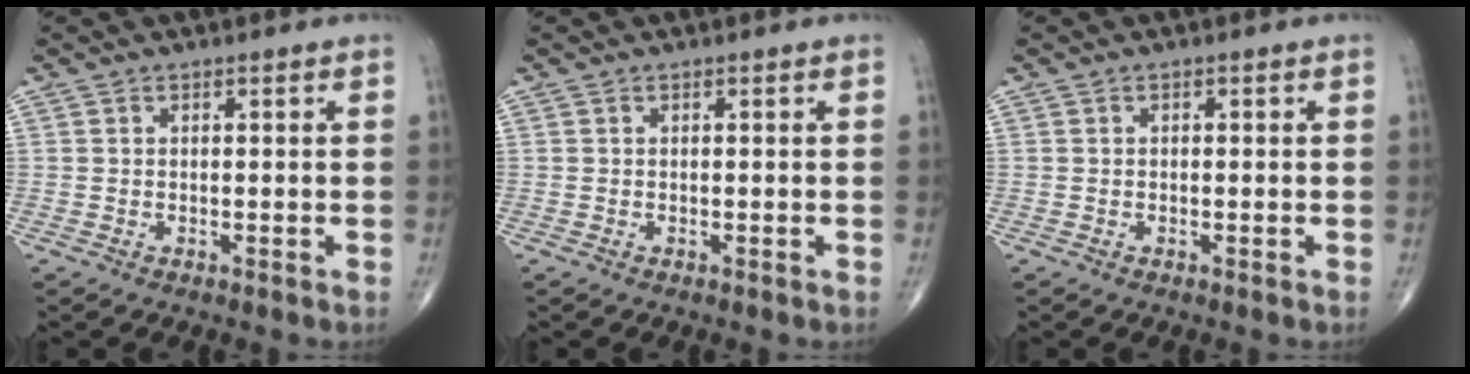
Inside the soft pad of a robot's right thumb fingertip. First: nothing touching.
{"total": 0.0}
{"total": 0.0}